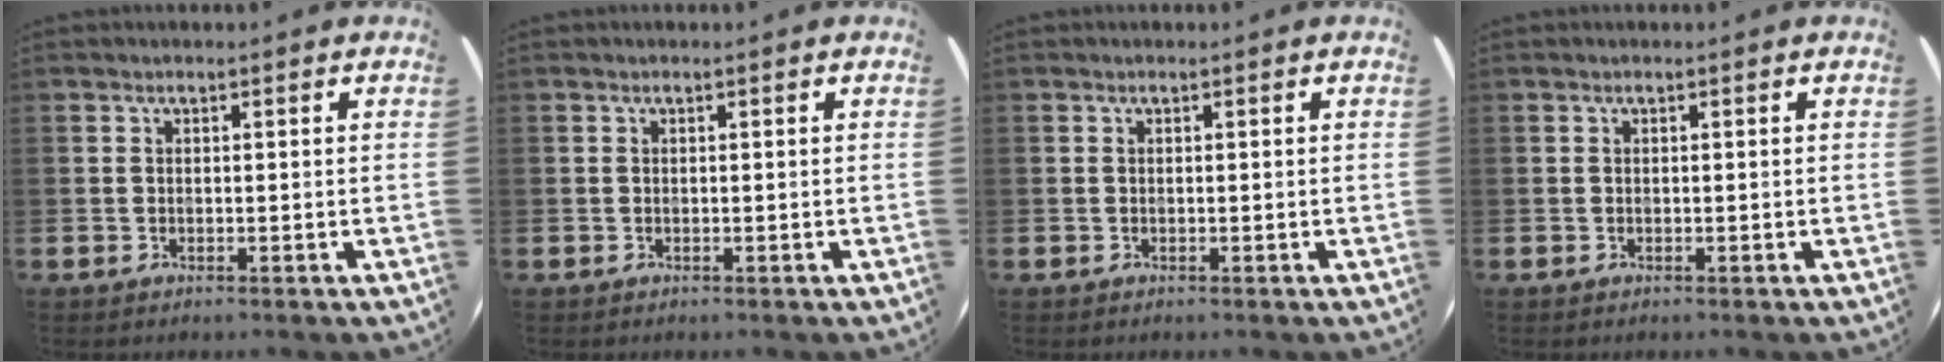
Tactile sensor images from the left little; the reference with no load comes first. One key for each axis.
{"total": 0.0}
{"total": 0.0}
{"total": 0.0}